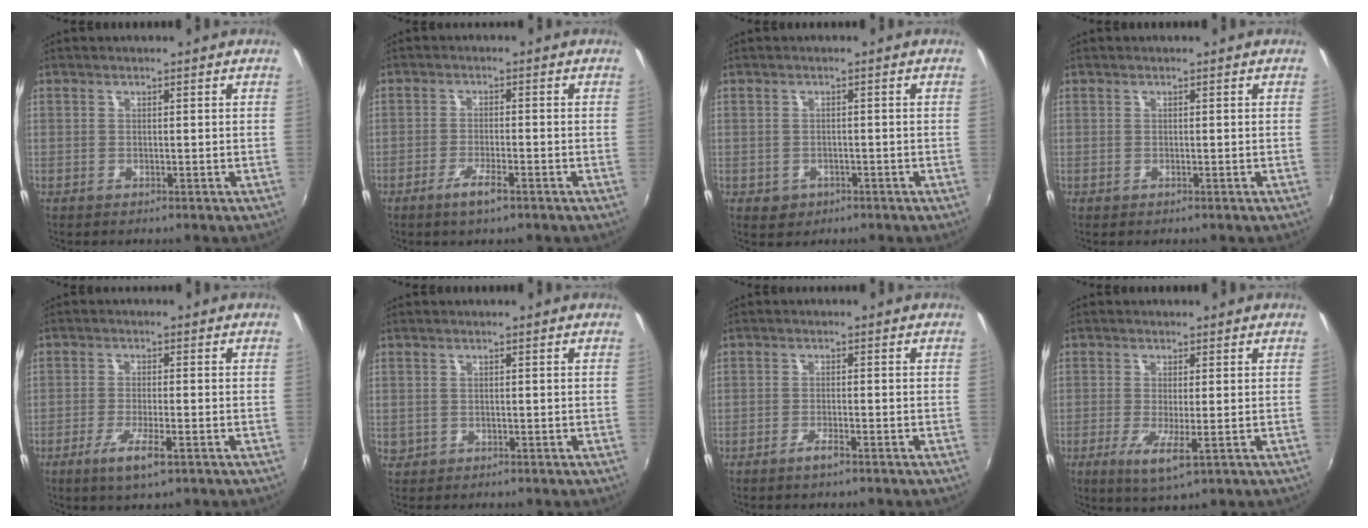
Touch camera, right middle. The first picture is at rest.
{"total": 4.0, "force": [-2.6, 0.6, 3.0], "torque": [-0.068, -0.007, -0.050]}
{"total": 2.9, "force": [-1.1, 2.5, 1.0], "torque": [-0.024, -0.003, -0.012]}
{"total": 0.0}
{"total": 5.6, "force": [-3.0, 0.9, 4.6], "torque": [-0.099, -0.015, -0.056]}
{"total": 1.2, "force": [-0.1, 1.2, 0.3], "torque": [-0.005, -0.002, -0.002]}
{"total": 2.1, "force": [-1.6, 0.2, 1.4], "torque": [-0.034, -0.002, -0.032]}
{"total": 5.1, "force": [-1.6, 0.6, 4.8], "torque": [-0.101, -0.018, -0.028]}